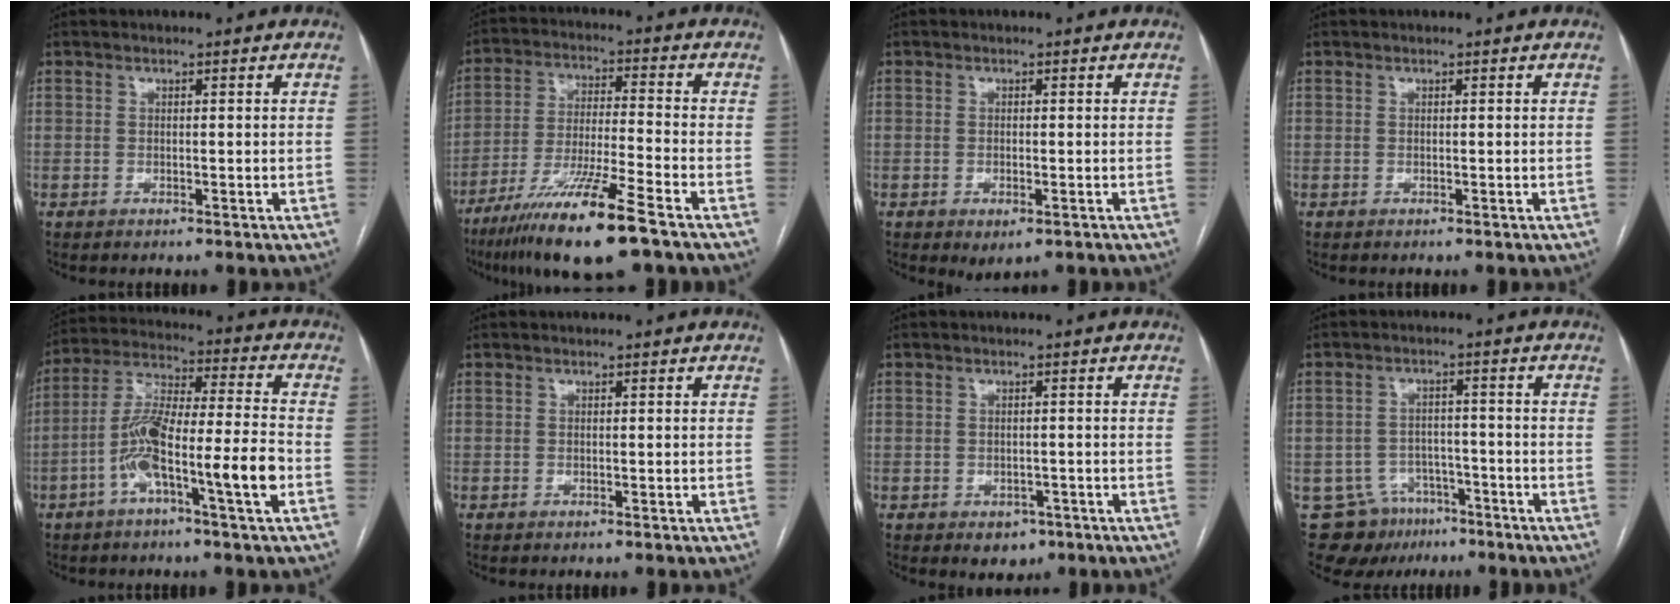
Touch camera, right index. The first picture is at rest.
{"total": 14.5, "force": [-9.4, 0.0, 11.0], "torque": [-0.218, -0.041, -0.172]}
{"total": 2.7, "force": [-1.3, 1.1, 2.2], "torque": [-0.033, -0.004, -0.010]}
{"total": 0.0}
{"total": 13.3, "force": [-4.8, 0.9, 12.4], "torque": [-0.234, 0.017, -0.089]}
{"total": 0.0}
{"total": 3.1, "force": [-1.5, 2.4, 1.3], "torque": [-0.007, 0.004, -0.011]}
{"total": 9.9, "force": [-6.5, 7.2, 2.3], "torque": [-0.040, 0.017, -0.092]}